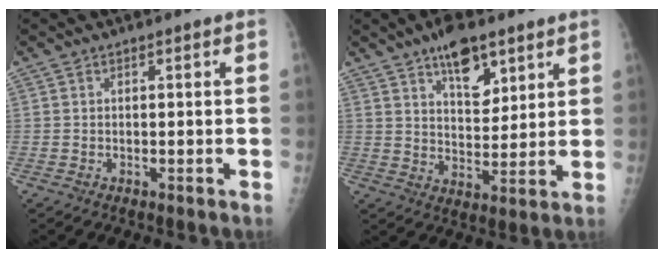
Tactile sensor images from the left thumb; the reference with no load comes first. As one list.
[{"total": 10.4, "force": [6.4, 5.0, 6.4], "torque": [-0.075, -0.039, 0.106]}]